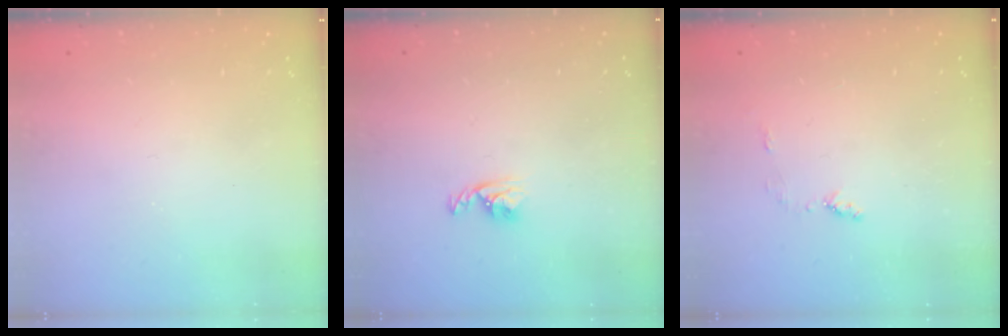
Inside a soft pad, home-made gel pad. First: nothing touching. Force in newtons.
{"total": 4.3, "press": 4.2, "slide": 0.8}
{"total": 4.3, "press": 4.2, "slide": 0.5}